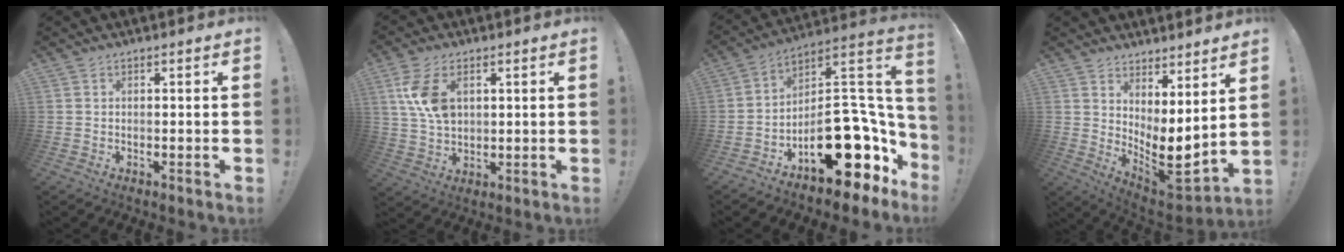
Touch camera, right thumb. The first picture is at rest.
{"total": 10.5, "force": [3.5, 6.5, 7.5], "torque": [-0.141, -0.009, 0.065]}
{"total": 21.9, "force": [-7.7, 11.8, 16.7], "torque": [-0.215, 0.041, -0.107]}
{"total": 7.9, "force": [-0.1, 2.9, 7.4], "torque": [-0.084, -0.032, 0.007]}